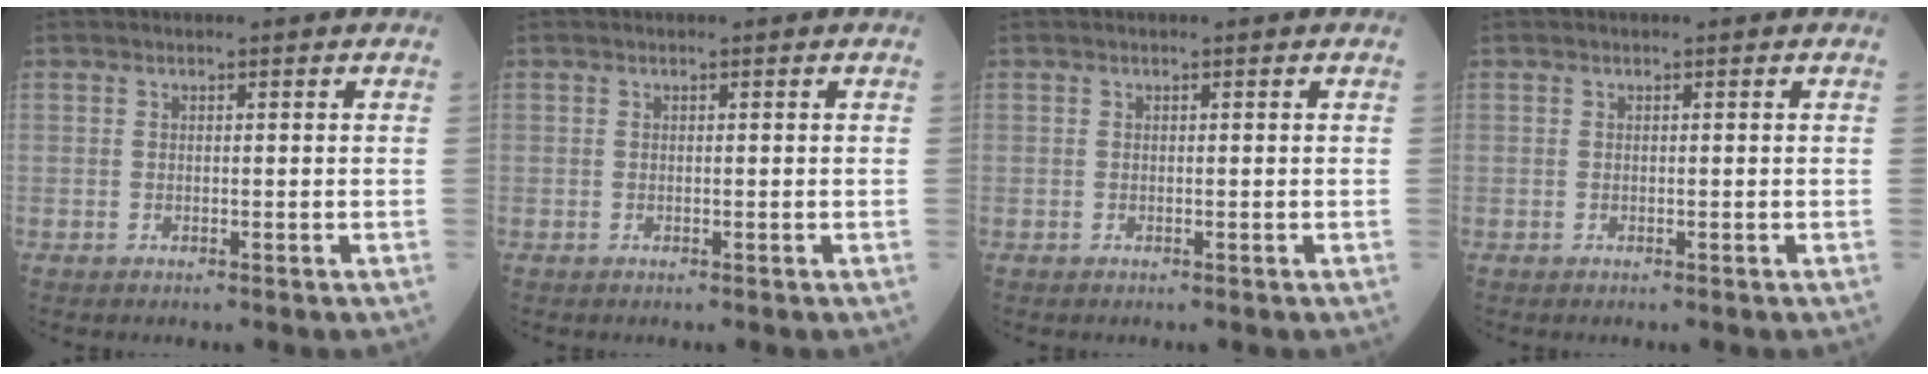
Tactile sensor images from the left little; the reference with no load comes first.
{"total": 0.0}
{"total": 0.0}
{"total": 0.0}